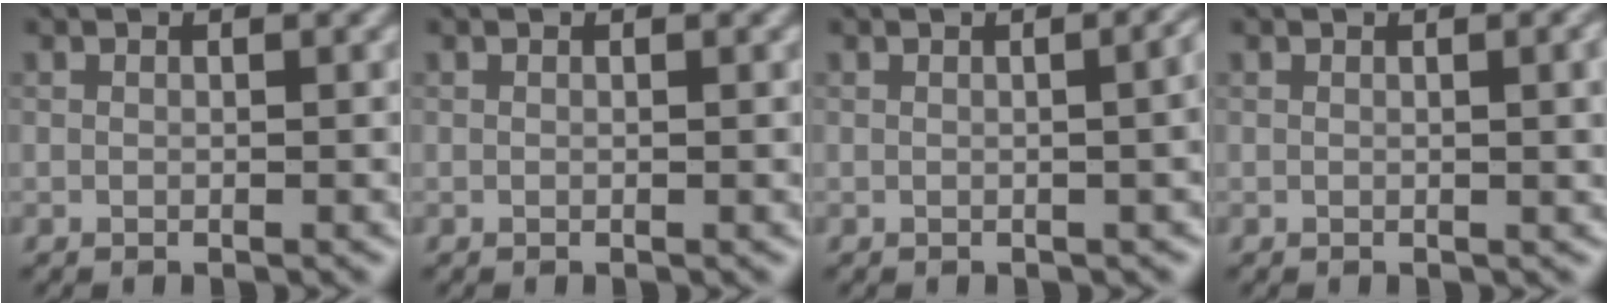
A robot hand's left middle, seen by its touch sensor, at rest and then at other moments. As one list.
[{"total": 0.0}, {"total": 4.5, "force": [0.1, 2.2, 4.0], "torque": [-0.013, 0.014, 0.002]}, {"total": 3.2, "force": [0.4, 1.0, 3.0], "torque": [-0.031, 0.006, 0.002]}]